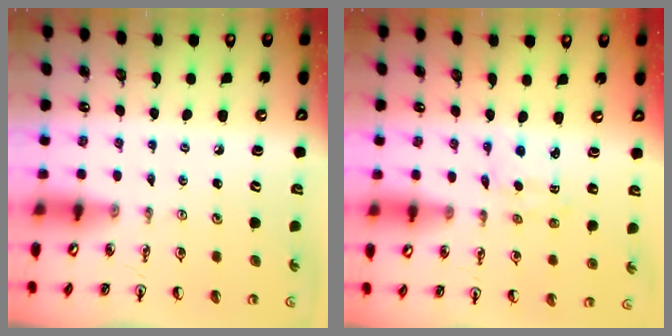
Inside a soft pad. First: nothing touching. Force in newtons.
{"total": 1.6, "press": 1.4, "slide": 0.7}